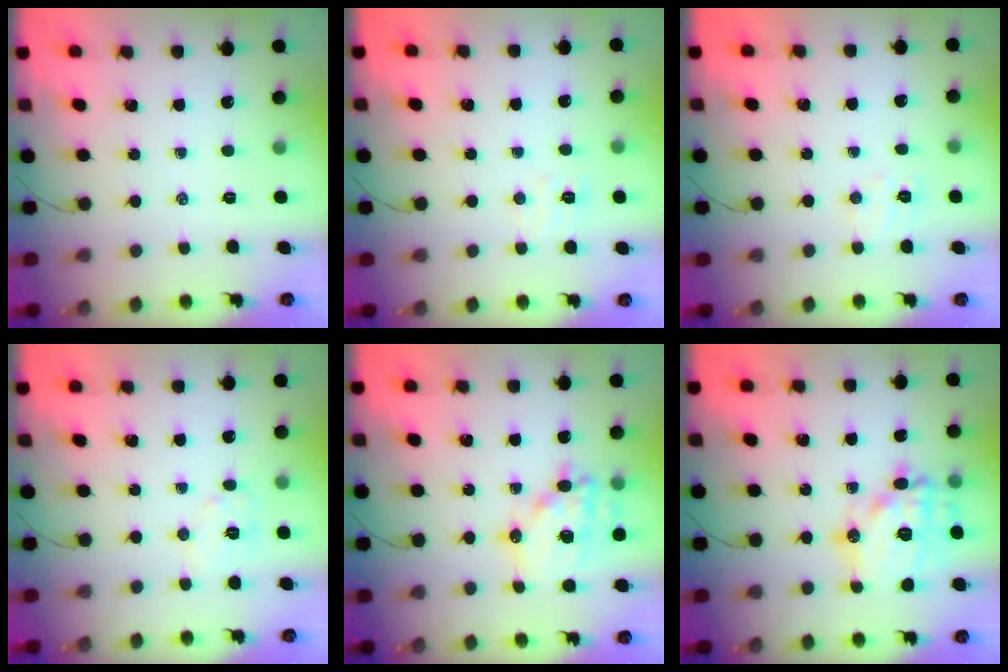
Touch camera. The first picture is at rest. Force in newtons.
{"total": 4.0, "press": 3.9, "slide": 1.1}
{"total": 5.4, "press": 5.3, "slide": 1.1}
{"total": 5.8, "press": 5.8, "slide": 0.6}
{"total": 15.8, "press": 15.4, "slide": 3.4}
{"total": 17.5, "press": 17.4, "slide": 1.7}